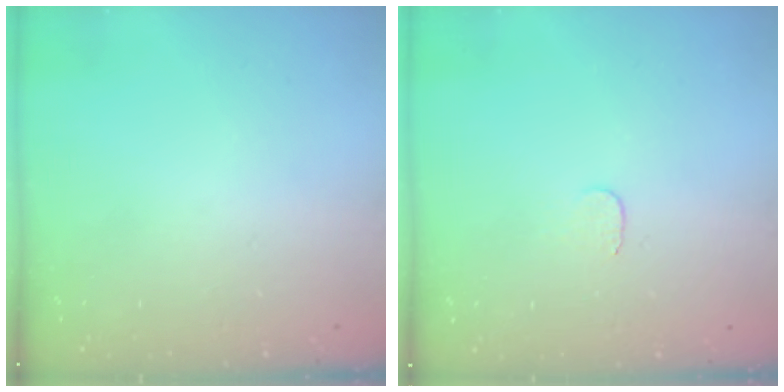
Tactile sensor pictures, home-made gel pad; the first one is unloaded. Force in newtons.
{"total": 3.0, "press": 3.0, "slide": 0.3}